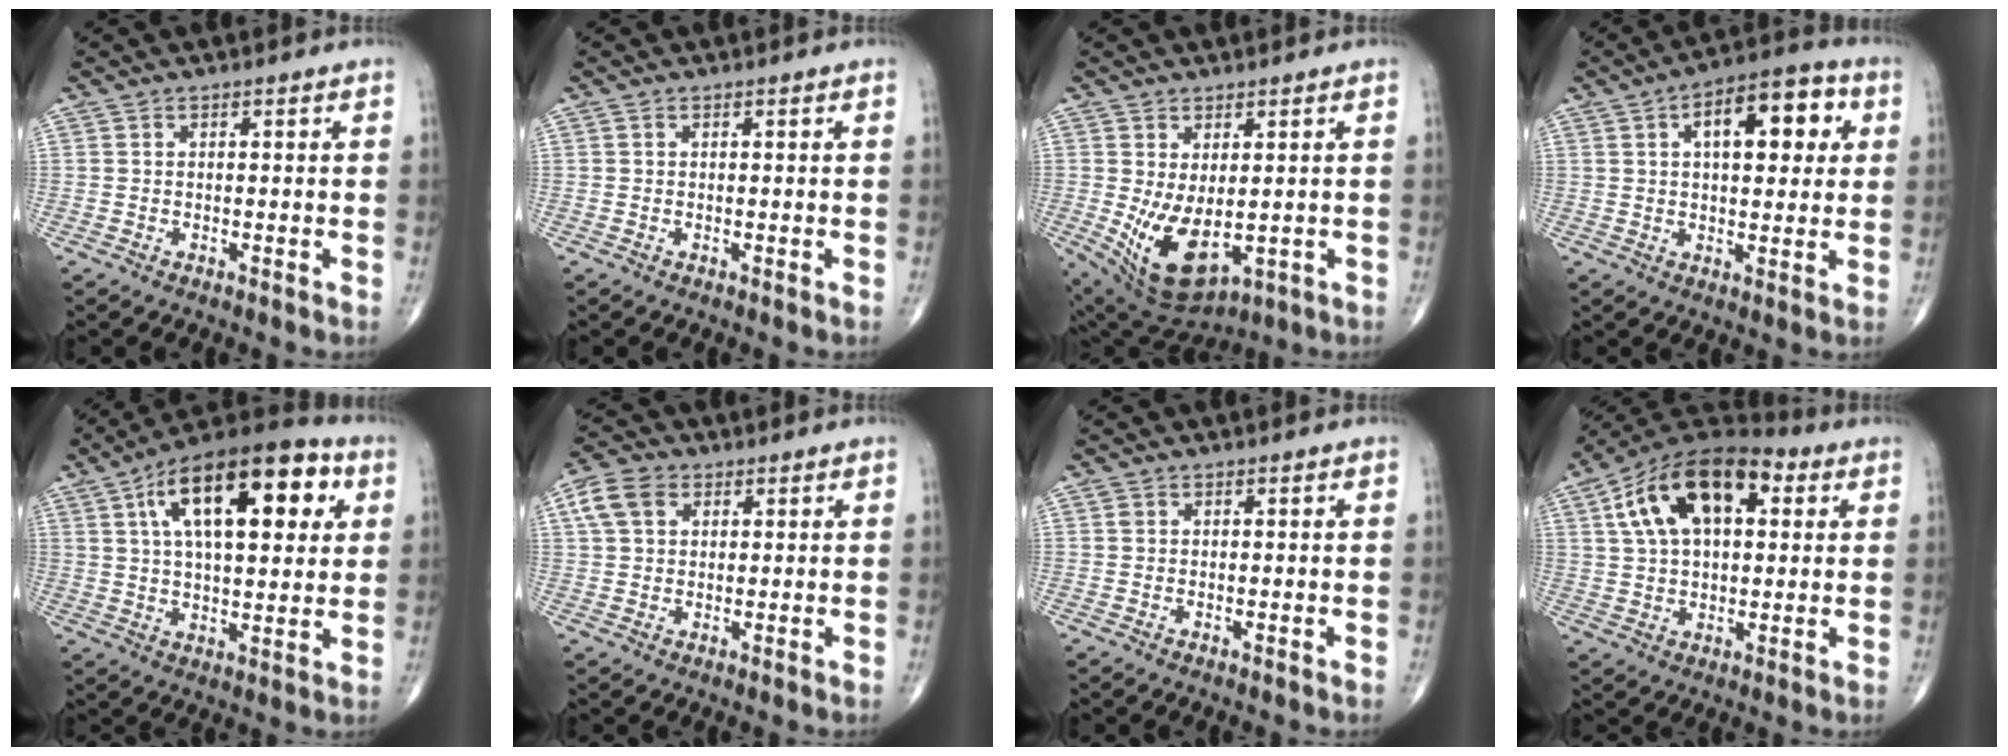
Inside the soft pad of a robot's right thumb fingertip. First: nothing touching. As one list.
[{"total": 0.0}, {"total": 11.4, "force": [-1.2, 6.0, 9.6], "torque": [-0.164, -0.013, 0.011]}, {"total": 14.0, "force": [4.1, 6.7, 11.6], "torque": [-0.134, 0.015, 0.055]}, {"total": 22.9, "force": [7.7, 10.2, 19.0], "torque": [-0.283, 0.010, 0.116]}, {"total": 6.6, "force": [2.4, 4.7, 4.0], "torque": [-0.072, 0.012, 0.042]}, {"total": 0.6, "force": [0.2, 0.5, 0.3], "torque": [-0.003, 0.003, 0.005]}, {"total": 19.1, "force": [6.0, 10.5, 14.7], "torque": [-0.233, 0.018, 0.092]}]